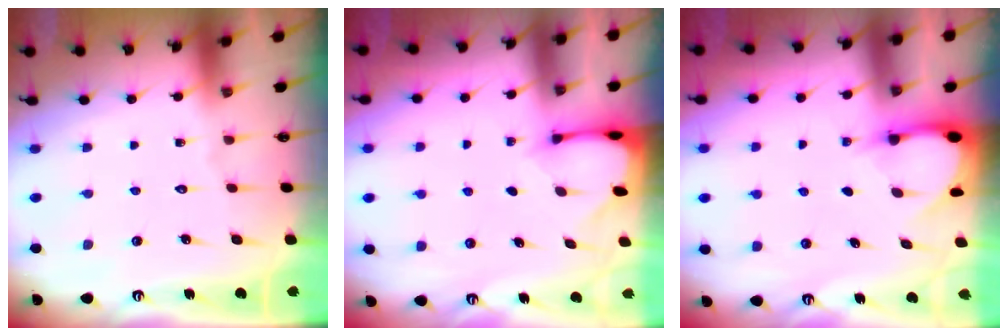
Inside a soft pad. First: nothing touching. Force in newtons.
{"total": 2.7, "press": 2.7, "slide": 0.3}
{"total": 2.9, "press": 2.9, "slide": 0.3}